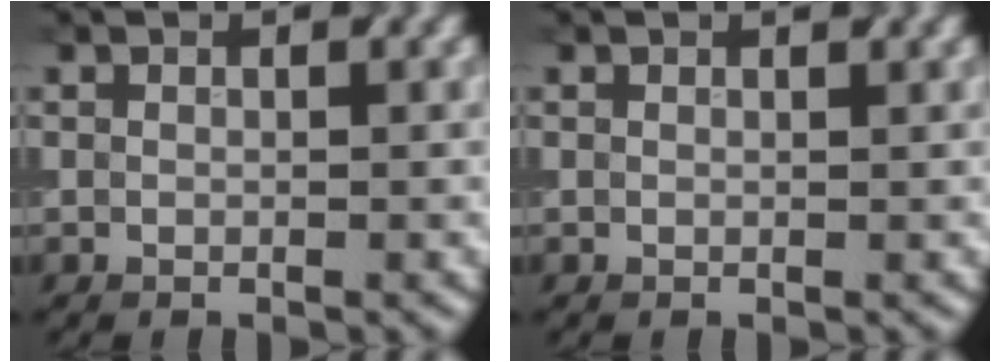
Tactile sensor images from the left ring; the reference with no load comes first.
{"total": 0.0}